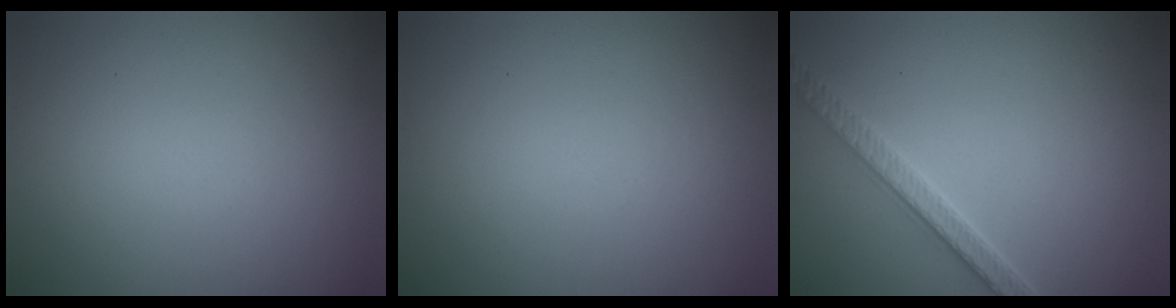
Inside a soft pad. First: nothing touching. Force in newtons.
{"total": 0.0}
{"total": 2.8, "press": 2.8, "slide": 0.4}